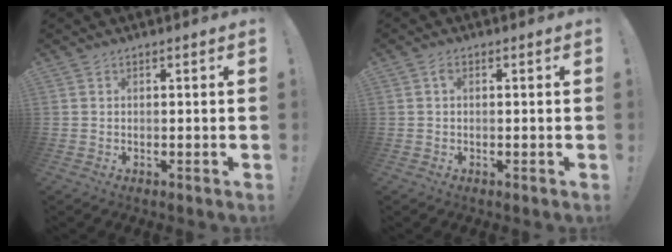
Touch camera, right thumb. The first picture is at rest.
{"total": 1.3, "force": [0.2, 0.8, 1.0], "torque": [-0.018, 0.002, 0.002]}